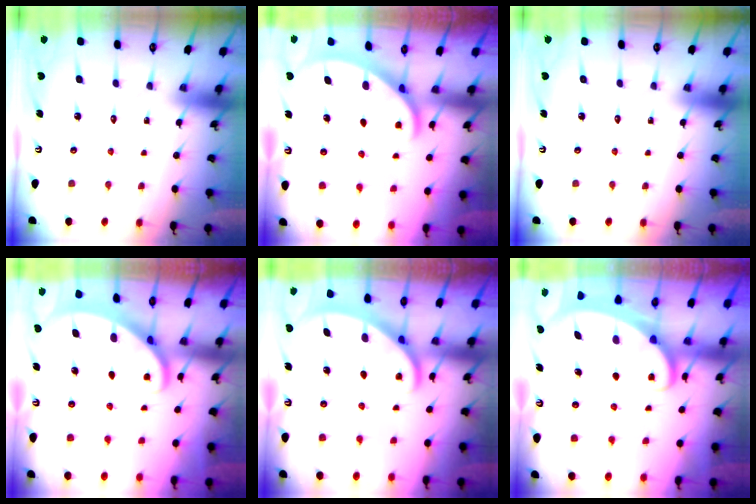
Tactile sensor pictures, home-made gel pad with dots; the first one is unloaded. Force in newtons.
{"total": 2.0, "press": 2.0, "slide": 0.1}
{"total": 0.0}
{"total": 2.0, "press": 2.0, "slide": 0.3}
{"total": 2.5, "press": 2.5, "slide": 0.2}
{"total": 2.5, "press": 2.5, "slide": 0.4}